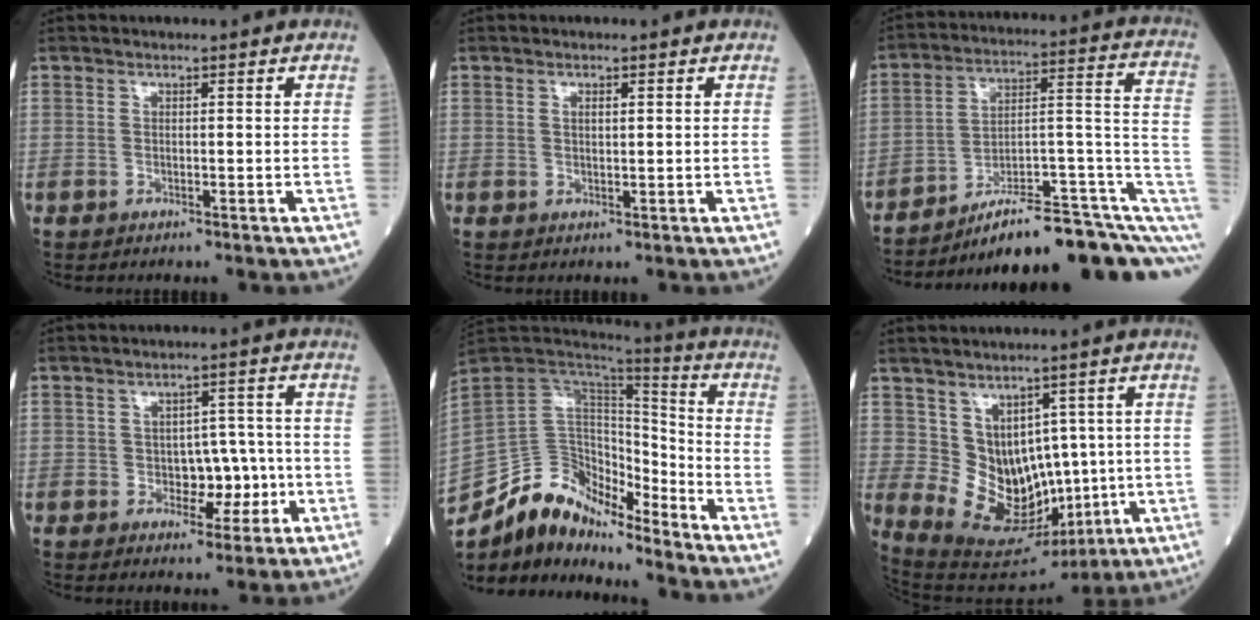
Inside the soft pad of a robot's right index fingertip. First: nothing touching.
{"total": 1.0, "force": [0.4, 0.3, 0.9], "torque": [-0.022, 0.000, 0.006]}
{"total": 19.5, "force": [-11.6, 3.5, 15.3], "torque": [-0.146, 0.059, -0.167]}
{"total": 5.4, "force": [-1.6, 3.3, 4.0], "torque": [-0.053, 0.017, -0.017]}
{"total": 14.6, "force": [-13.4, 4.8, 3.2], "torque": [-0.051, 0.069, -0.236]}
{"total": 11.0, "force": [0.2, 8.0, 7.6], "torque": [-0.125, 0.021, 0.038]}